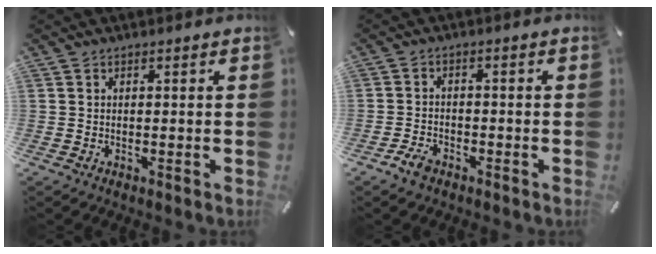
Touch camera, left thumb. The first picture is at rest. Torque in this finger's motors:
{"motor_torque": [-0.40, 0.40, 0.03, 0.03, 0.00]}